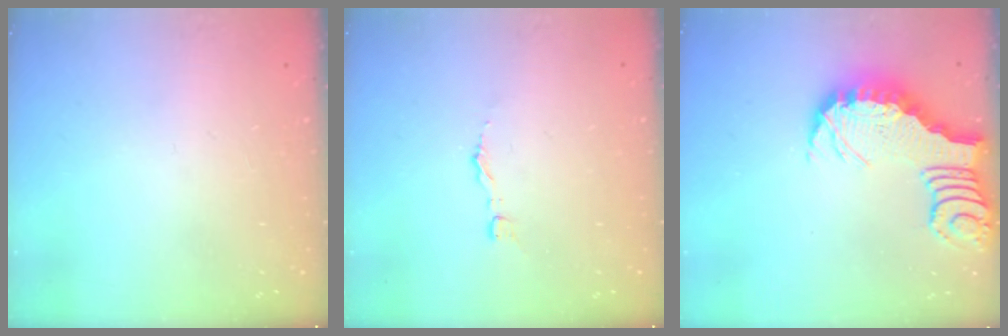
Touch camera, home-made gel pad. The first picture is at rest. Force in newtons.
{"total": 2.9, "press": 2.9, "slide": 0.1}
{"total": 3.5, "press": 3.4, "slide": 0.5}